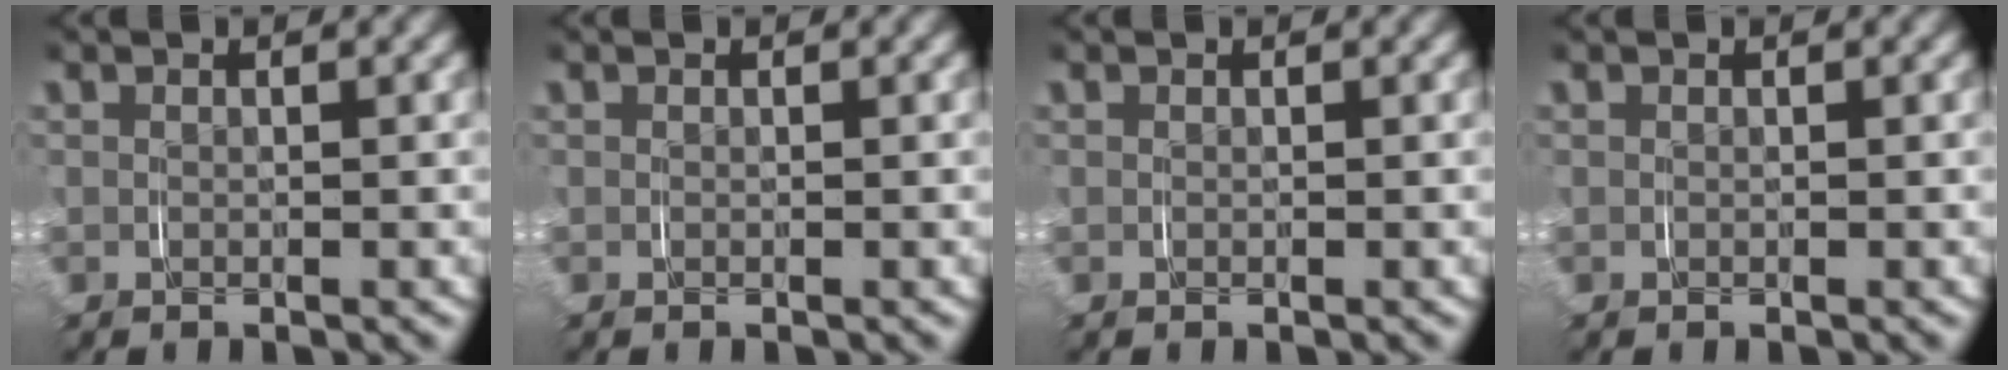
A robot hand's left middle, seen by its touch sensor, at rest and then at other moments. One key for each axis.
{"total": 0.0}
{"total": 0.0}
{"total": 0.0}